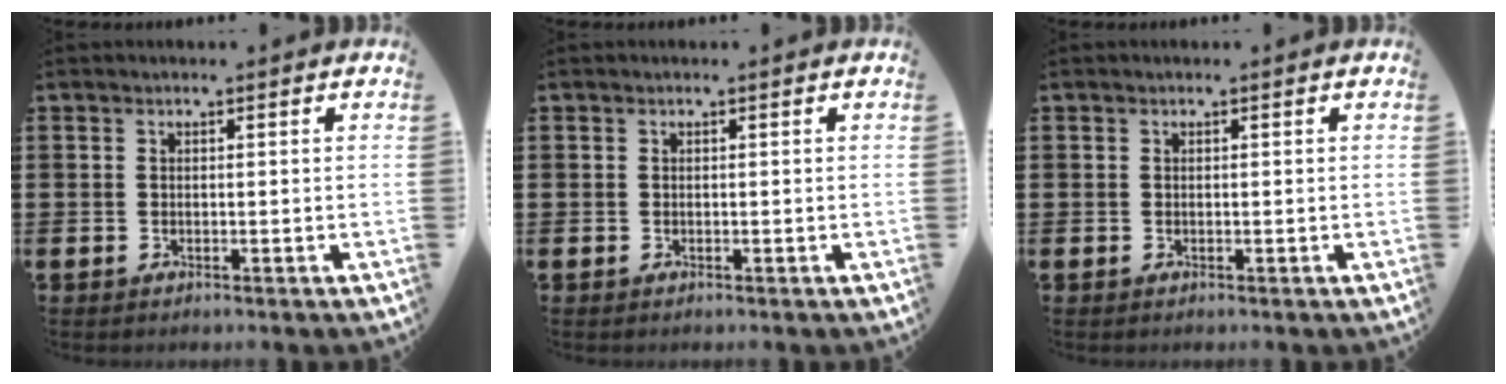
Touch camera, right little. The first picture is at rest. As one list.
[{"total": 0.0}, {"total": 0.0}]